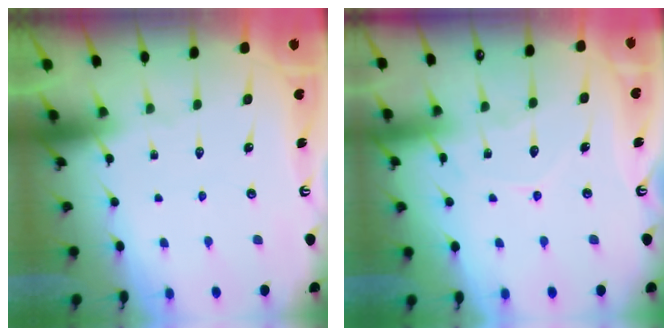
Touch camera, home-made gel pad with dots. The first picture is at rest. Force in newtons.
{"total": 7.6, "press": 7.5, "slide": 0.8}